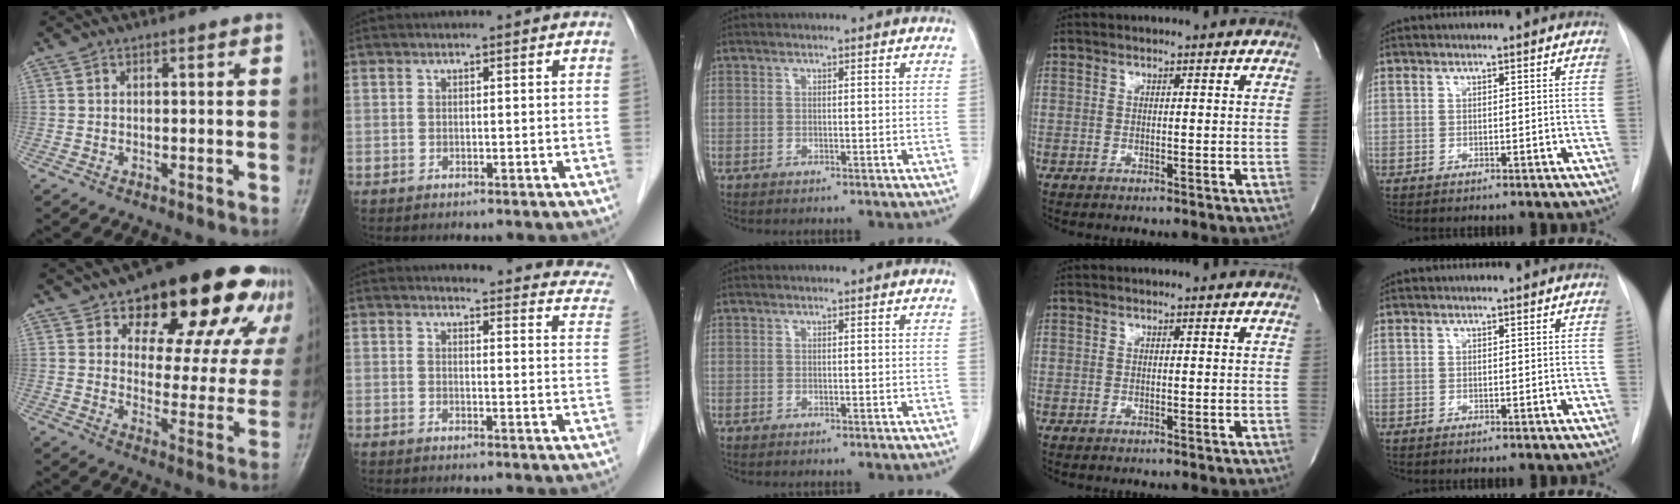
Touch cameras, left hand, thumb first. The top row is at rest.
{"thumb": {"total": 23.8, "force": [14.1, 11.4, 15.5], "torque": [-0.158, -0.037, 0.187]}, "index": {"total": 16.7, "force": [16.0, 2.9, 3.6], "torque": [-0.009, -0.076, 0.142]}}